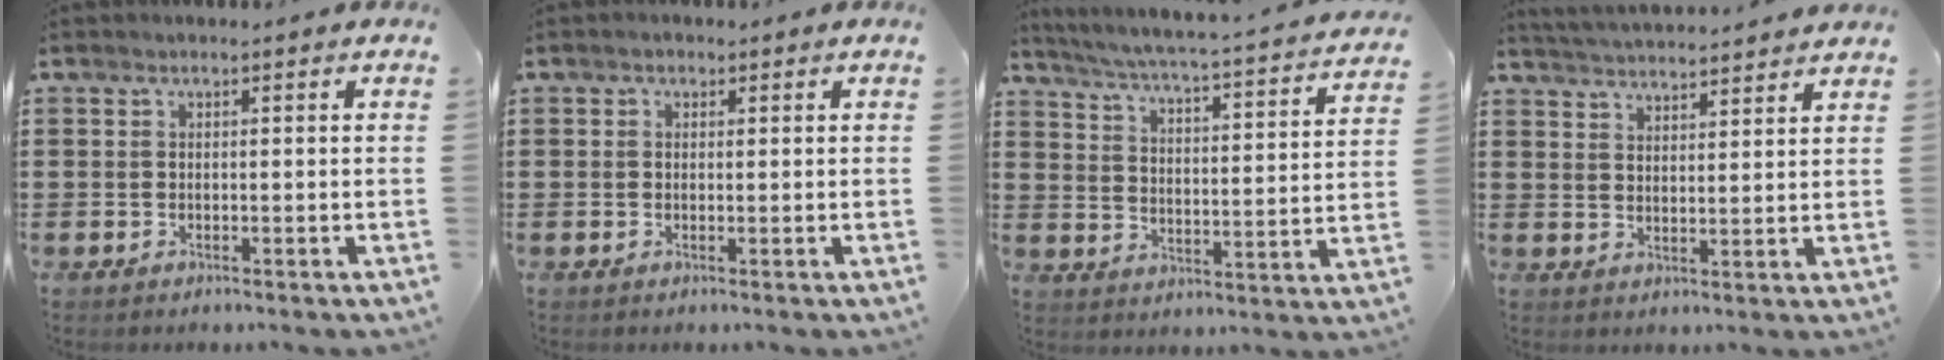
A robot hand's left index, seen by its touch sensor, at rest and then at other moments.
{"total": 0.7, "force": [0.1, 0.6, 0.3], "torque": [-0.006, 0.005, 0.002]}
{"total": 3.9, "force": [3.5, -0.5, 1.7], "torque": [-0.053, -0.037, 0.047]}
{"total": 3.5, "force": [3.5, -0.5, -0.1], "torque": [-0.010, -0.019, 0.061]}